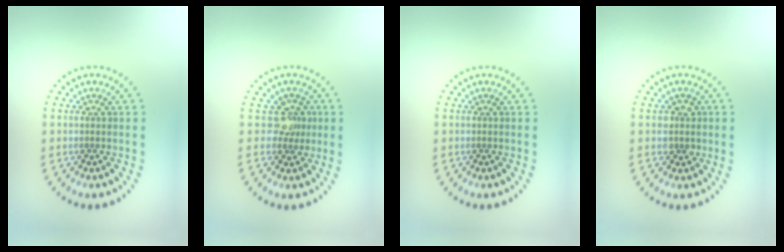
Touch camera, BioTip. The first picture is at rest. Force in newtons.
{"total": 2.0, "press": 1.5, "slide": 1.3}
{"total": 0.0}
{"total": 1.7, "press": 1.5, "slide": 0.8}